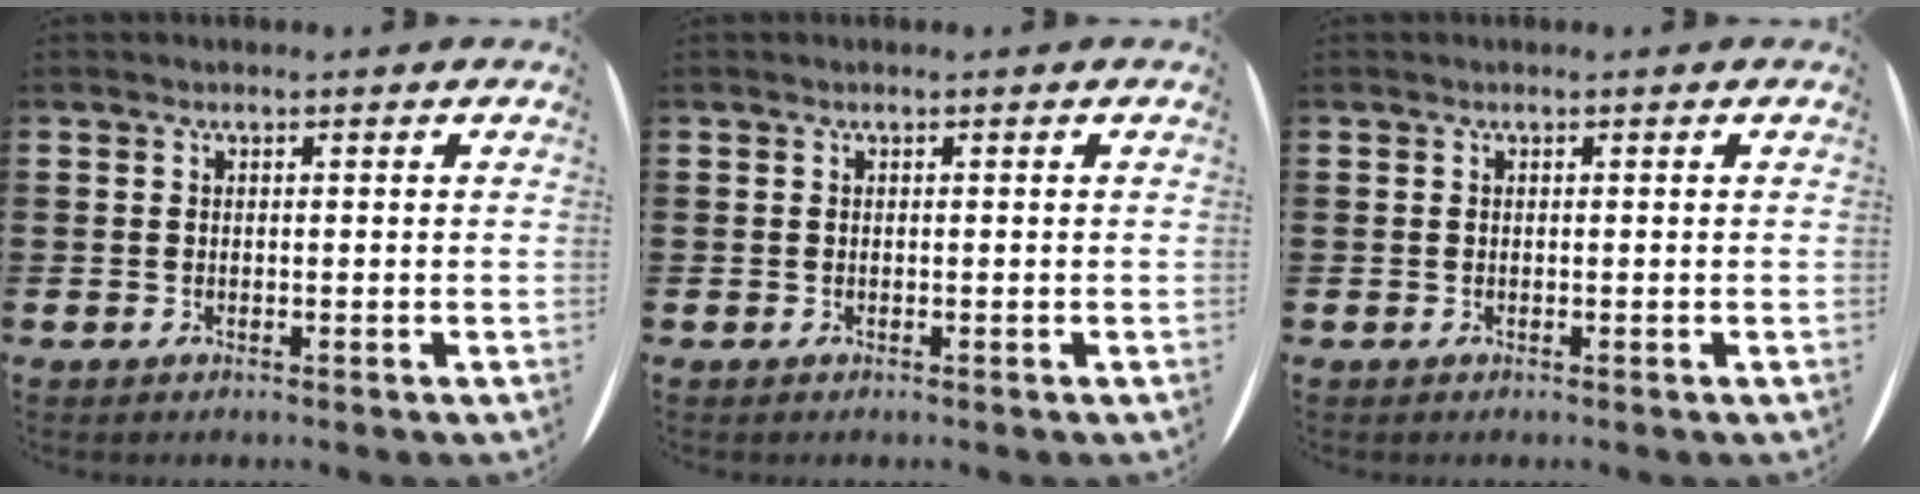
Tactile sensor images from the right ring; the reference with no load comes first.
{"total": 0.0}
{"total": 0.0}